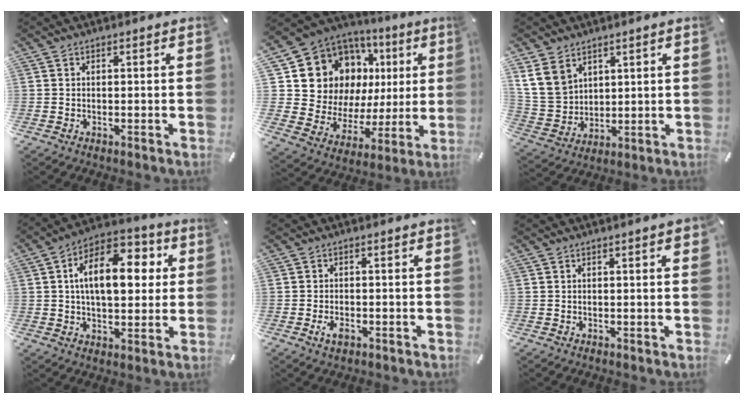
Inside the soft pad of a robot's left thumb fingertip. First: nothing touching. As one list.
[{"total": 17.6, "force": [7.3, 13.9, 7.8], "torque": [-0.142, -0.054, 0.157]}, {"total": 10.0, "force": [5.3, 7.9, 3.2], "torque": [-0.095, -0.020, 0.105]}, {"total": 15.8, "force": [3.8, 8.9, 12.5], "torque": [-0.196, -0.002, 0.062]}, {"total": 2.9, "force": [-1.2, 1.5, 2.2], "torque": [-0.044, 0.001, -0.021]}, {"total": 1.9, "force": [0.5, 0.3, 1.8], "torque": [-0.033, 0.003, 0.007]}]